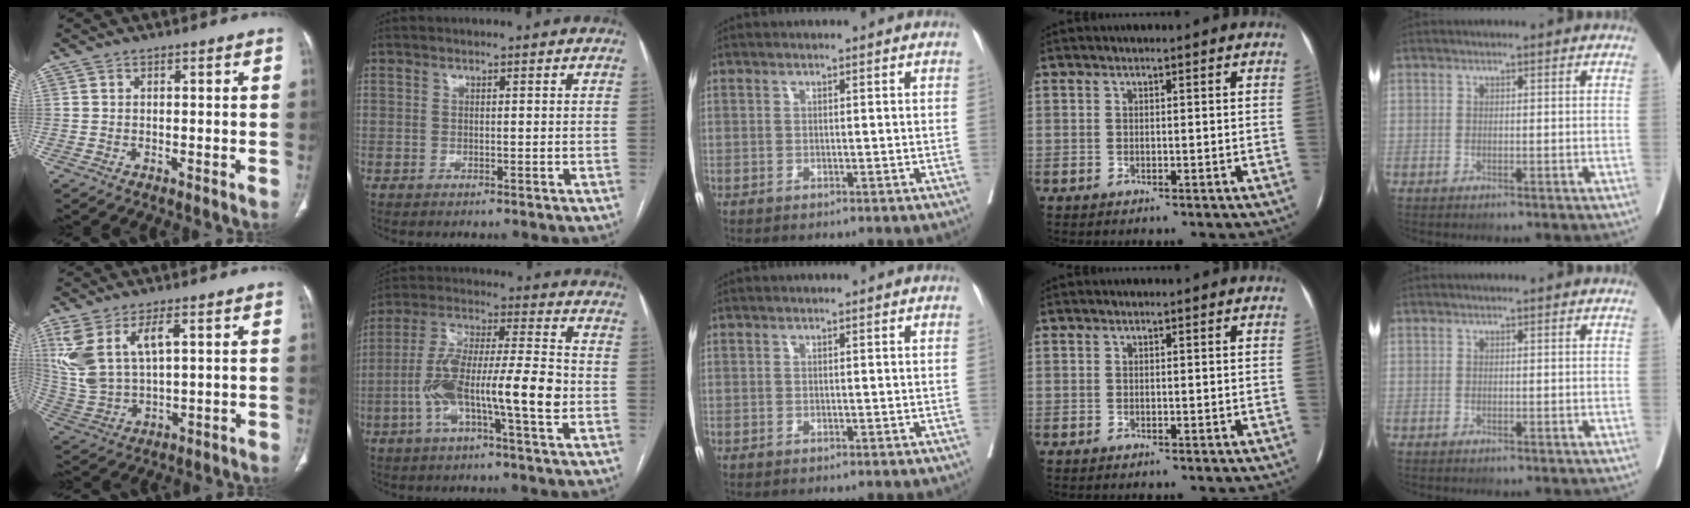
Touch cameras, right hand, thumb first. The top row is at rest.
{"thumb": {"total": 12.6, "force": [4.7, 6.0, 10.1], "torque": [-0.226, -0.014, 0.111]}, "index": {"total": 14.6, "force": [-3.6, 1.9, 14.1], "torque": [-0.265, 0.014, -0.067]}}